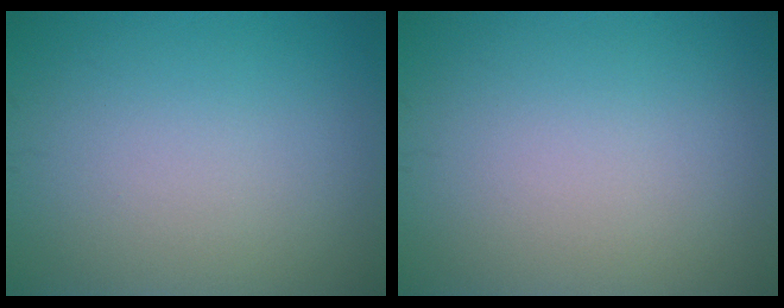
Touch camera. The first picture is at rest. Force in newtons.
{"total": 0.0}